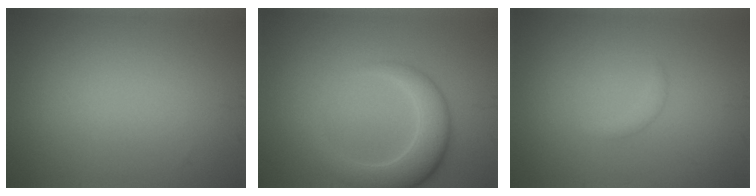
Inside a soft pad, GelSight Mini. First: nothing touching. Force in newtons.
{"total": 4.7, "press": 4.7, "slide": 0.4}
{"total": 0.9, "press": 0.9, "slide": 0.1}